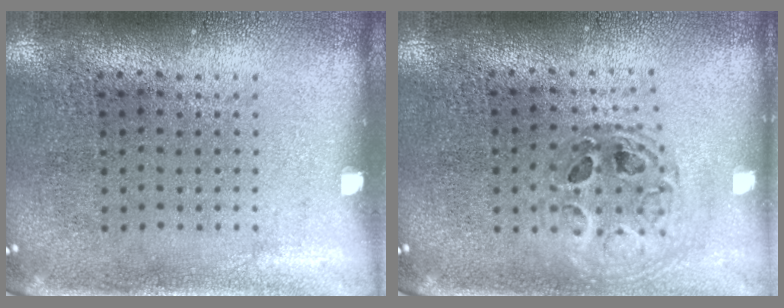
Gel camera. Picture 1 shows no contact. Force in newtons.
{"total": 0.7, "press": 0.7, "slide": 0.1}